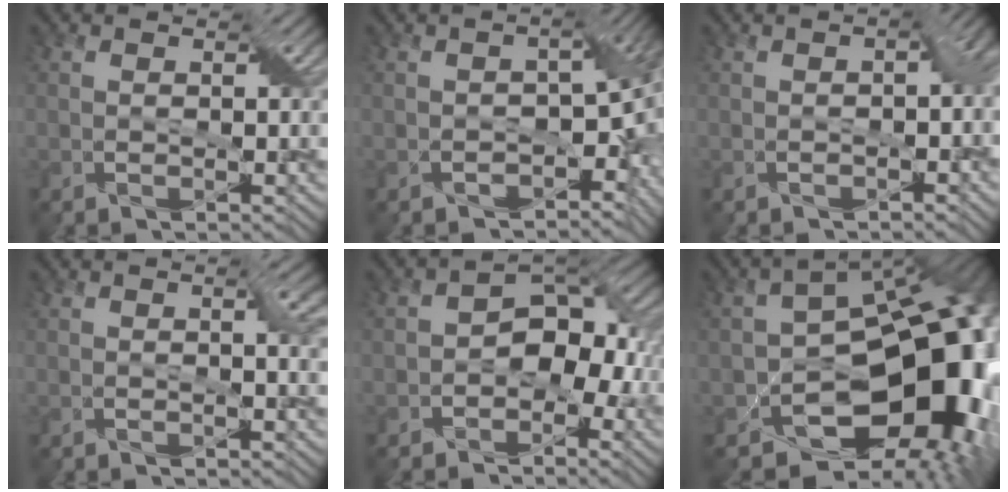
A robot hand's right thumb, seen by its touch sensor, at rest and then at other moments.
{"total": 9.3, "force": [-3.7, 5.3, 6.6], "torque": [-0.064, -0.021, -0.043]}
{"total": 4.8, "force": [-1.3, 3.0, 3.6], "torque": [-0.024, -0.008, -0.016]}
{"total": 1.9, "force": [0.1, 0.5, 1.9], "torque": [-0.025, 0.002, 0.001]}
{"total": 5.9, "force": [-1.6, 3.8, 4.2], "torque": [-0.045, 0.010, -0.040]}
{"total": 17.0, "force": [-5.6, 10.9, 11.8], "torque": [-0.140, -0.049, -0.064]}